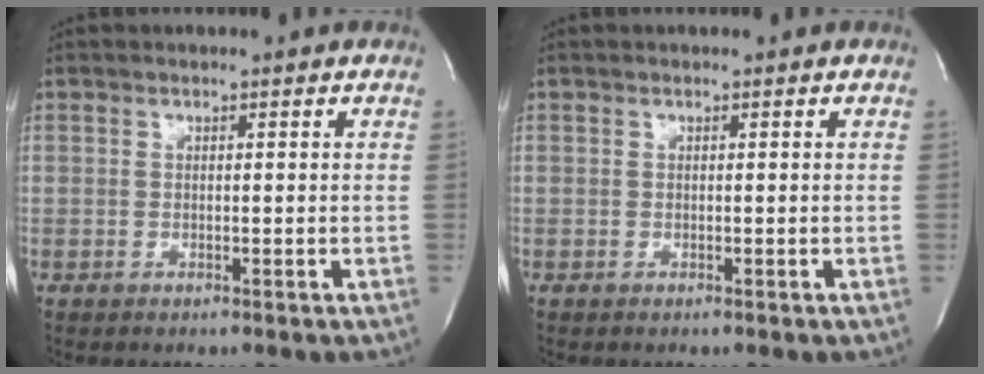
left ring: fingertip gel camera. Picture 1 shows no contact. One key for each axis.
{"total": 0.0}